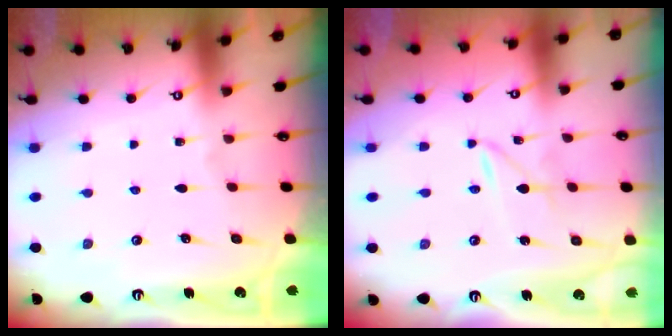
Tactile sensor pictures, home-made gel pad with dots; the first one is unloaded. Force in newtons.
{"total": 2.0, "press": 2.0, "slide": 0.2}